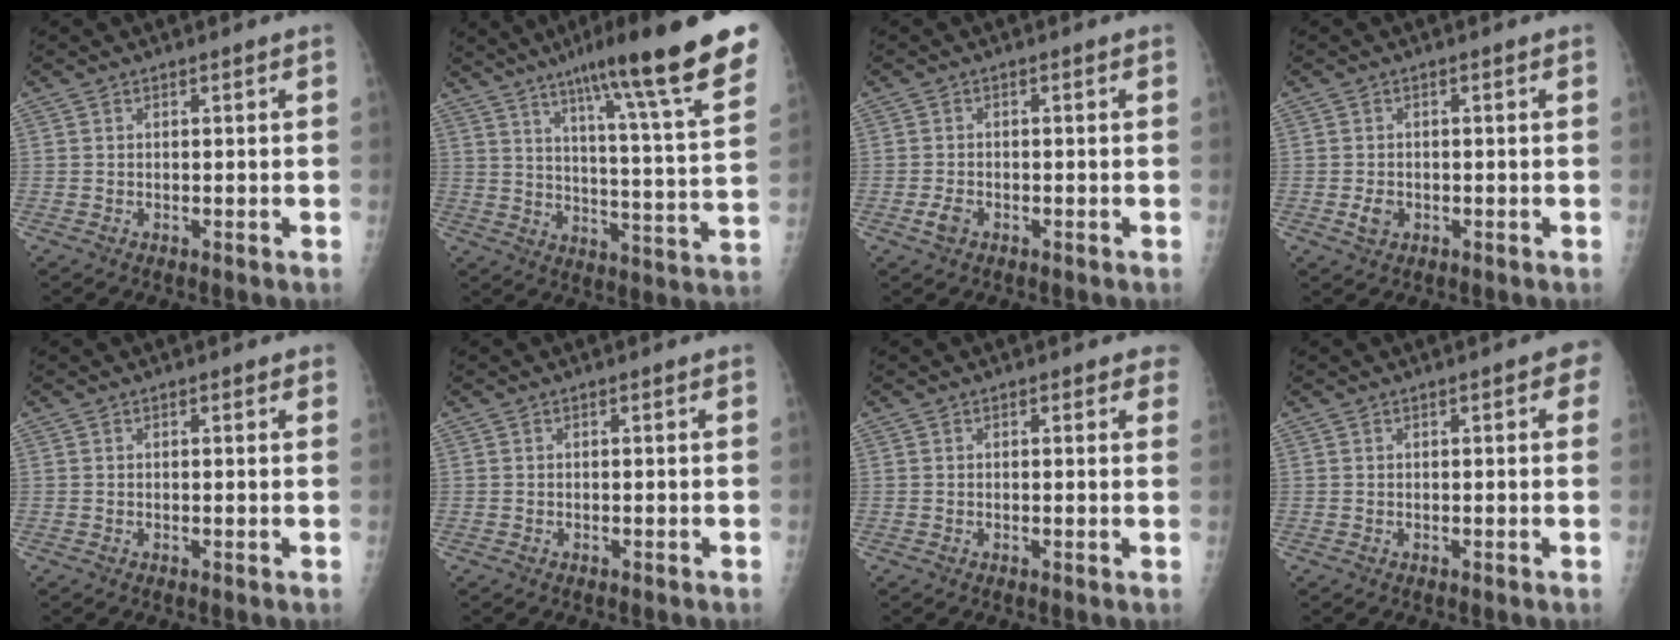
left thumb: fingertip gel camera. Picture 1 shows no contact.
{"total": 23.1, "force": [16.2, 1.9, 16.3], "torque": [-0.222, -0.064, 0.228]}
{"total": 2.0, "force": [-1.1, 1.3, 1.1], "torque": [-0.023, 0.000, -0.020]}
{"total": 2.2, "force": [-0.7, 1.7, 1.1], "torque": [-0.015, 0.000, -0.009]}
{"total": 0.9, "force": [0.7, 0.4, 0.5], "torque": [-0.001, -0.002, 0.005]}
{"total": 0.0}
{"total": 2.4, "force": [1.9, 1.2, 0.9], "torque": [0.021, -0.004, 0.009]}
{"total": 3.0, "force": [1.2, 1.1, 2.6], "torque": [-0.015, 0.001, 0.007]}